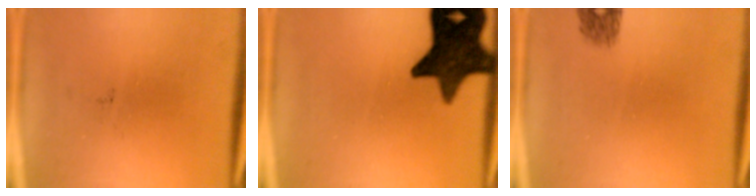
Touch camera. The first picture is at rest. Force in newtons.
{"total": 14.3}
{"total": 1.6}